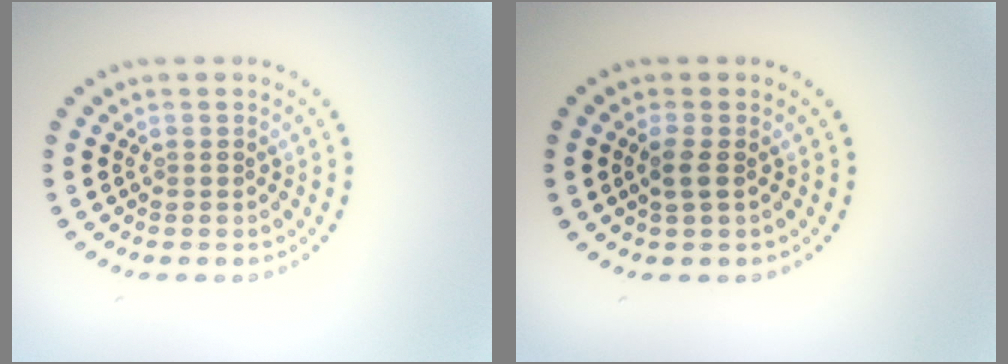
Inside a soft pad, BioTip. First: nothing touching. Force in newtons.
{"total": 1.3, "press": 1.2, "slide": 0.6}